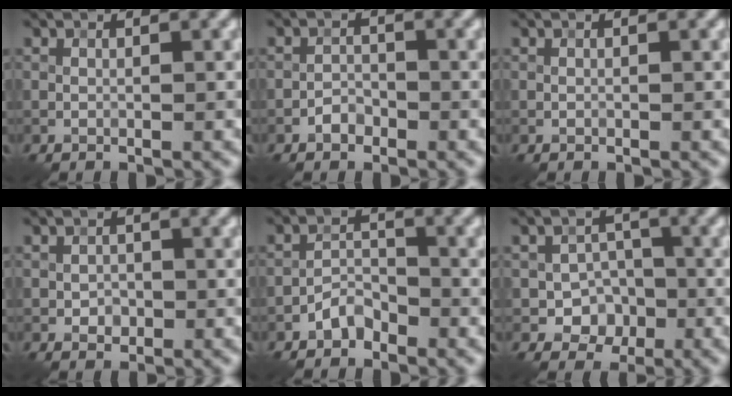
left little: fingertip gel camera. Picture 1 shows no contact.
{"total": 1.3, "force": [-0.9, 0.8, 0.5], "torque": [-0.004, 0.005, -0.017]}
{"total": 0.0}
{"total": 1.3, "force": [-0.4, 1.1, 0.6], "torque": [-0.007, -0.002, -0.009]}
{"total": 2.1, "force": [-1.6, 1.2, 0.8], "torque": [-0.010, 0.011, -0.033]}
{"total": 3.9, "force": [-1.3, 3.3, 1.6], "torque": [-0.007, 0.004, -0.026]}